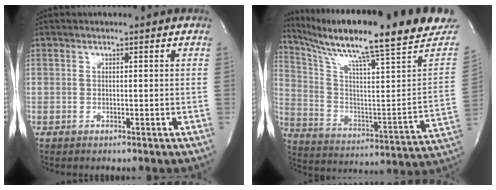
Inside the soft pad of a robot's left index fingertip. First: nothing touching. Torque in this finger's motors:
{"motor_torque": [0.06, -0.13, 0.28, 0.15]}